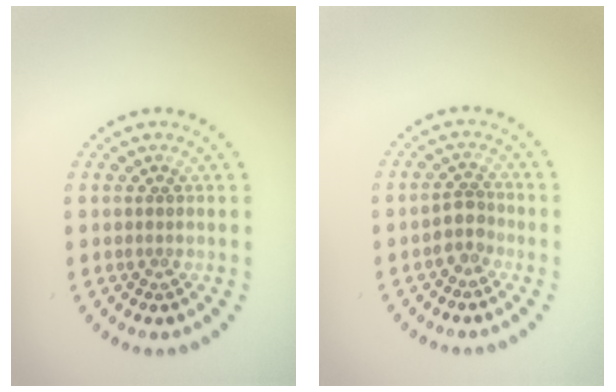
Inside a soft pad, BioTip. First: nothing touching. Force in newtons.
{"total": 1.9, "press": 1.5, "slide": 1.2}